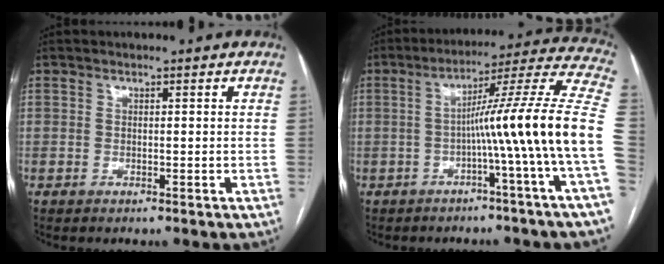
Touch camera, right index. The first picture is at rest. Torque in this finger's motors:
{"motor_torque": [1.46, -0.54, 0.81, 0.19]}